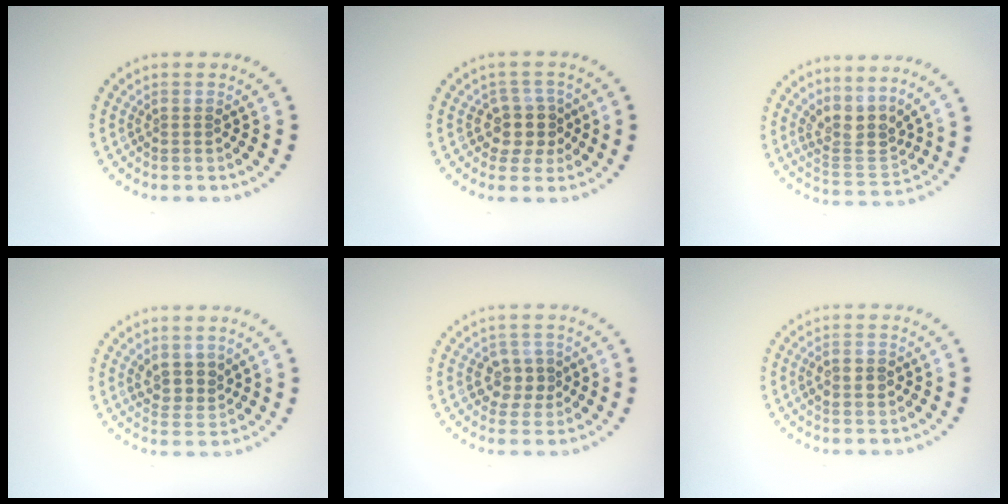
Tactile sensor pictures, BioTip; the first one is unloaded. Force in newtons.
{"total": 3.0, "press": 2.5, "slide": 1.5}
{"total": 3.3, "press": 2.5, "slide": 2.1}
{"total": 2.8, "press": 2.4, "slide": 1.4}
{"total": 2.9, "press": 2.8, "slide": 0.8}
{"total": 2.0, "press": 2.0, "slide": 0.1}